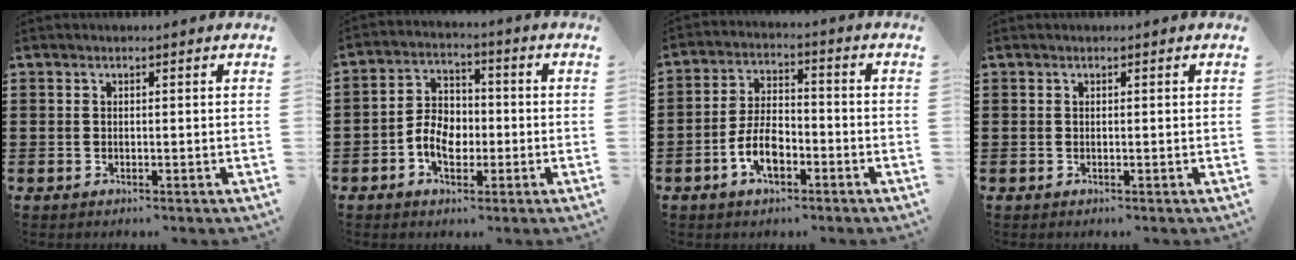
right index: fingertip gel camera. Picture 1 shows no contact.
{"total": 5.7, "force": [-1.7, 4.2, 3.5], "torque": [-0.073, 0.006, -0.038]}
{"total": 6.8, "force": [-2.9, 3.5, 5.1], "torque": [-0.113, 0.004, -0.059]}
{"total": 0.0}